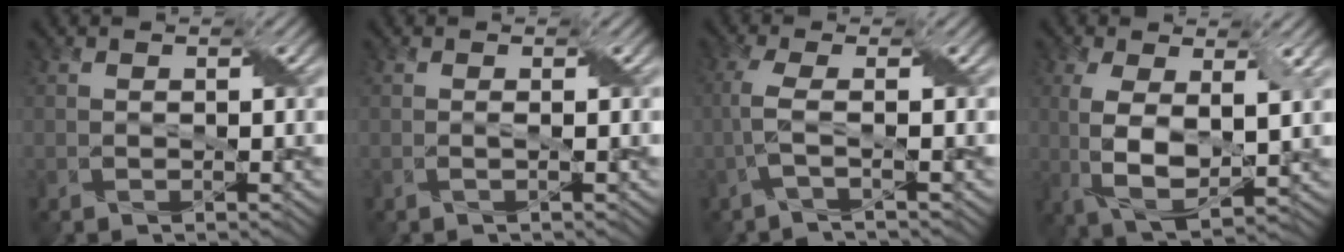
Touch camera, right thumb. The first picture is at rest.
{"total": 0.6, "force": [0.1, 0.1, 0.5], "torque": [-0.008, 0.000, -0.004]}
{"total": 3.1, "force": [-0.8, 0.4, 2.9], "torque": [-0.063, 0.005, -0.032]}
{"total": 8.4, "force": [0.9, 3.7, 7.5], "torque": [-0.165, -0.005, 0.018]}